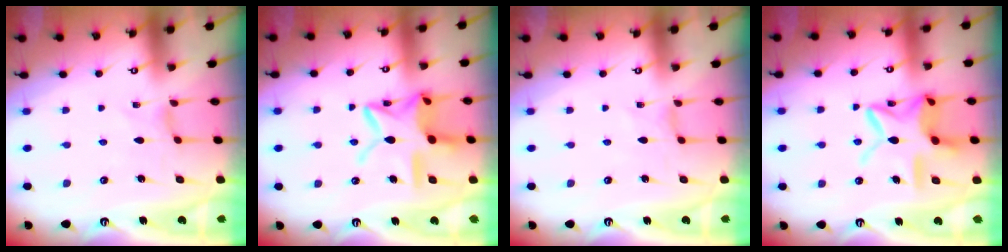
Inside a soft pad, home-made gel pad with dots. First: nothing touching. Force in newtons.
{"total": 16.3, "press": 16.3, "slide": 1.1}
{"total": 0.6, "press": 0.6, "slide": 0.1}
{"total": 16.0, "press": 15.9, "slide": 1.3}